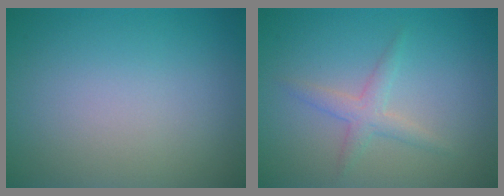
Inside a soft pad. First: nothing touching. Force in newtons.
{"total": 1.9, "press": 1.9, "slide": 0.0}